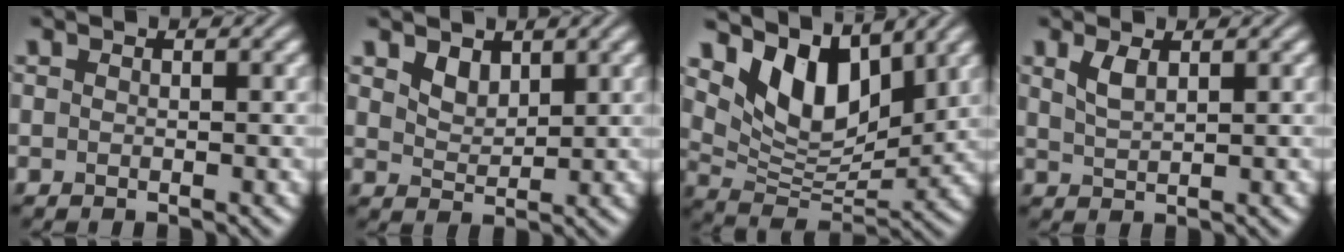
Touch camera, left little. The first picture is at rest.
{"total": 2.0, "force": [1.4, 1.2, 0.9], "torque": [-0.022, -0.004, 0.029]}
{"total": 8.1, "force": [4.7, 4.3, 5.1], "torque": [-0.093, -0.011, 0.084]}
{"total": 1.8, "force": [1.1, 0.6, 1.4], "torque": [-0.032, 0.000, 0.025]}